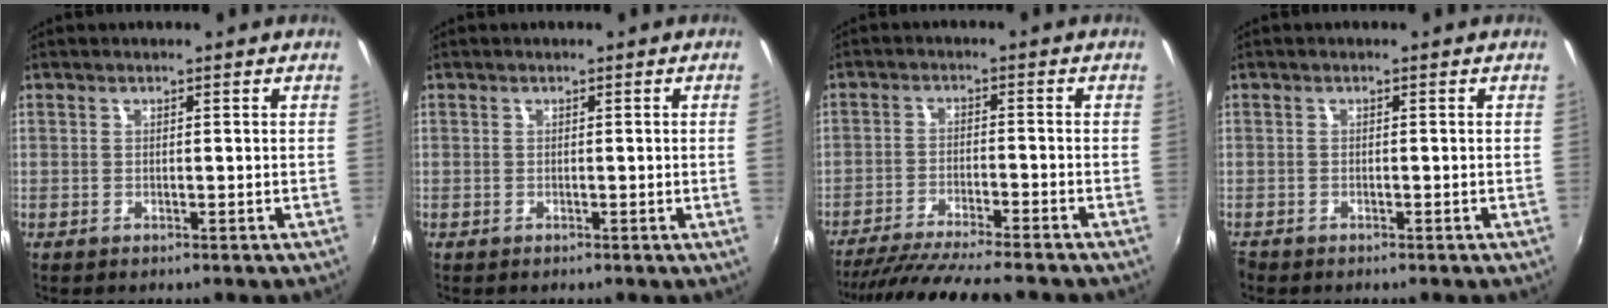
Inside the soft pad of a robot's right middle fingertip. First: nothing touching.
{"total": 1.4, "force": [0.1, -0.8, 1.1], "torque": [-0.009, -0.010, 0.004]}
{"total": 12.7, "force": [-11.3, 0.0, 5.6], "torque": [-0.121, -0.021, -0.186]}
{"total": 1.2, "force": [-1.1, 0.5, 0.1], "torque": [-0.006, -0.004, -0.022]}